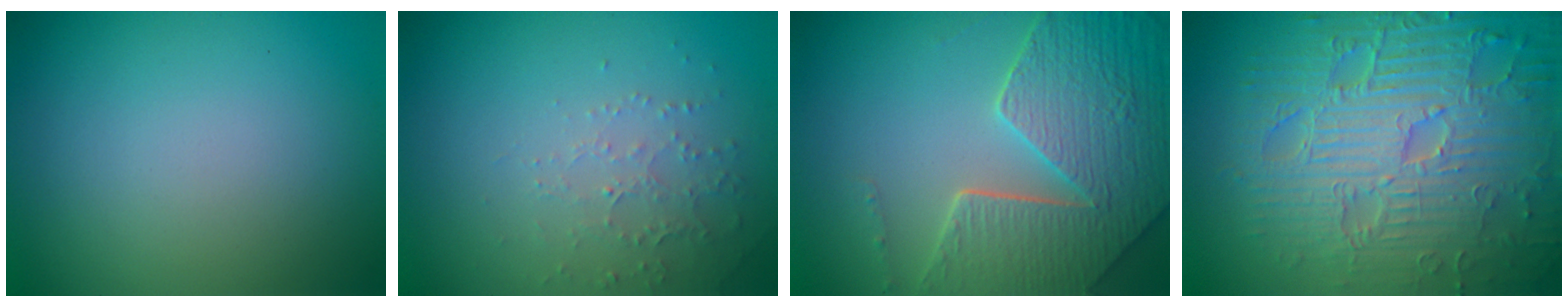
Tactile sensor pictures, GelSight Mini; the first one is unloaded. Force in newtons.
{"total": 1.9, "press": 1.8, "slide": 0.6}
{"total": 7.9, "press": 5.8, "slide": 5.5}
{"total": 10.8, "press": 7.2, "slide": 8.1}